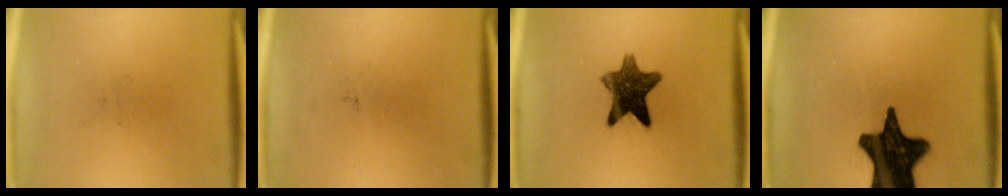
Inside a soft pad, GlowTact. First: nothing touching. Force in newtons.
{"total": 0.0}
{"total": 10.6}
{"total": 18.5}